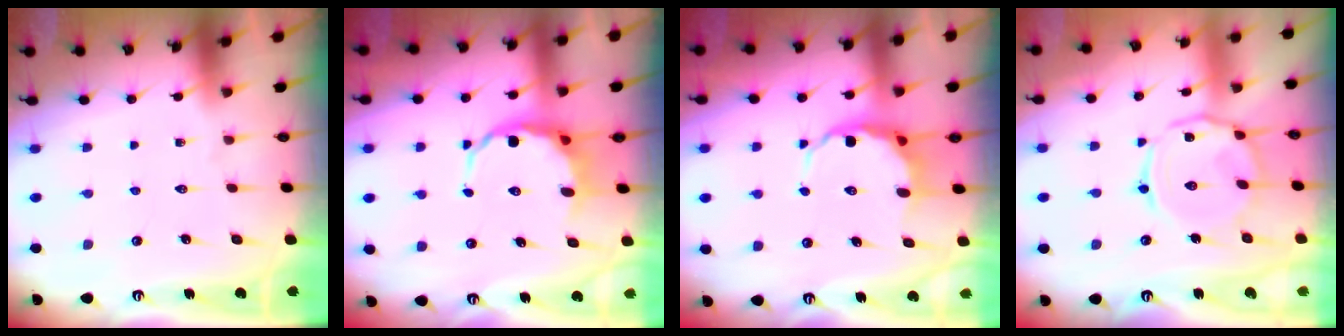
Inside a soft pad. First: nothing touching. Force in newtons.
{"total": 7.4, "press": 7.2, "slide": 1.8}
{"total": 6.9, "press": 6.7, "slide": 1.7}
{"total": 10.3, "press": 10.3, "slide": 0.8}